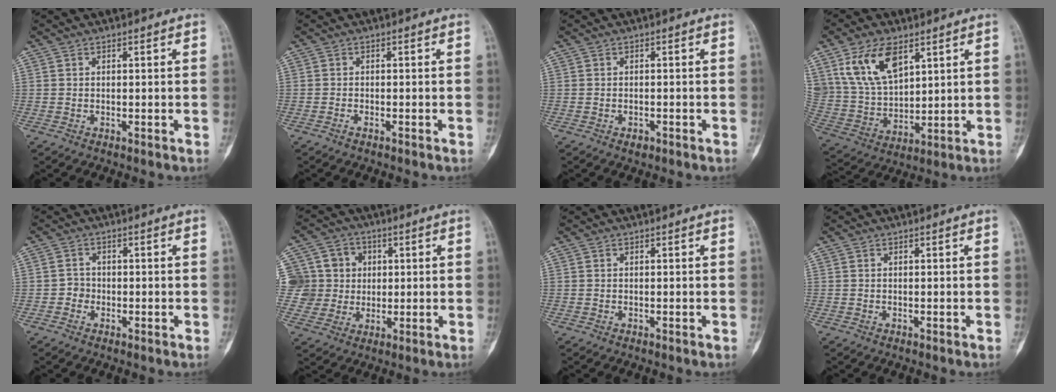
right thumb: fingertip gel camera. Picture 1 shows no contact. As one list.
[{"total": 0.7, "force": [-0.6, 0.1, 0.3], "torque": [-0.010, 0.004, -0.010]}, {"total": 1.2, "force": [-0.8, 0.6, 0.7], "torque": [-0.009, 0.005, -0.009]}, {"total": 13.8, "force": [7.3, 7.6, 9.0], "torque": [-0.156, -0.025, 0.156]}, {"total": 1.9, "force": [-0.7, 1.7, 0.4], "torque": [0.004, 0.009, -0.018]}, {"total": 10.9, "force": [1.9, 10.4, 2.7], "torque": [-0.017, 0.016, 0.037]}, {"total": 0.0}, {"total": 0.0}]